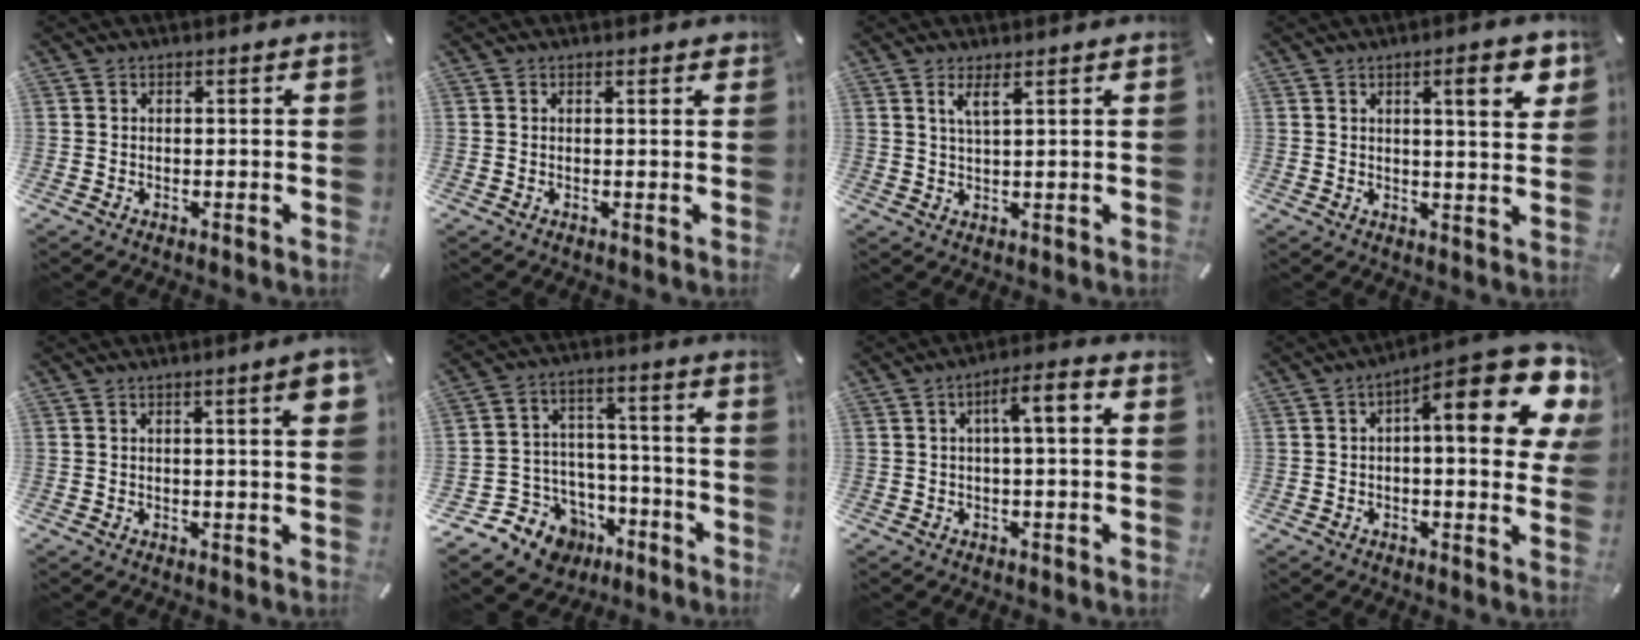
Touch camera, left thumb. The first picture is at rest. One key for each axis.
{"total": 0.6, "fx": 0.4, "fy": 0.1, "fz": 0.4, "tx": -0.002, "ty": -0.003, "tz": 0.005}
{"total": 3.4, "fx": 1.9, "fy": 0.5, "fz": 2.8, "tx": -0.060, "ty": 0.000, "tz": 0.033}
{"total": 9.3, "fx": 4.0, "fy": 1.8, "fz": 8.2, "tx": -0.122, "ty": -0.009, "tz": 0.056}
{"total": 5.6, "fx": 1.8, "fy": 0.6, "fz": 5.2, "tx": -0.082, "ty": -0.003, "tz": 0.025}
{"total": 11.4, "fx": -6.2, "fy": 9.1, "fz": 2.8, "tx": -0.043, "ty": 0.039, "tz": -0.101}
{"total": 6.5, "fx": 1.0, "fy": 1.3, "fz": 6.3, "tx": -0.106, "ty": 0.004, "tz": 0.009}
{"total": 19.2, "fx": 7.3, "fy": 6.3, "fz": 16.6, "tx": -0.215, "ty": -0.056, "tz": 0.106}